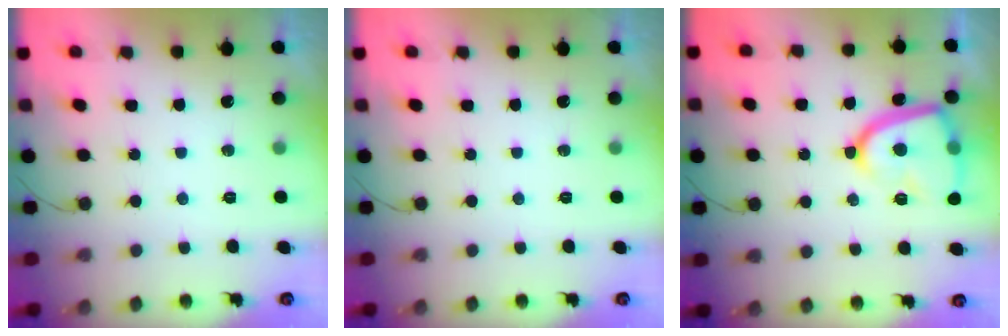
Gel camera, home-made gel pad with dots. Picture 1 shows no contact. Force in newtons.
{"total": 0.0}
{"total": 16.8, "press": 16.8, "slide": 1.5}